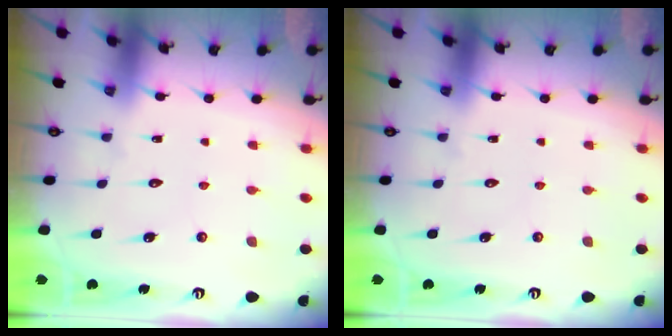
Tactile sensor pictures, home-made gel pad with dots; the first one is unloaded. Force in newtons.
{"total": 0.0}